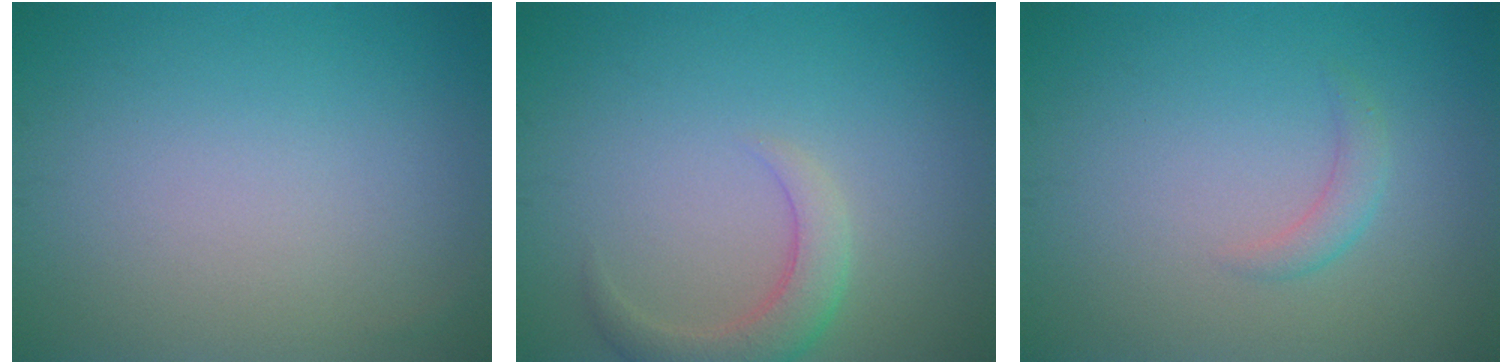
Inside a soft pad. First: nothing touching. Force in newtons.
{"total": 3.0, "press": 3.0, "slide": 0.3}
{"total": 1.4, "press": 1.4, "slide": 0.0}